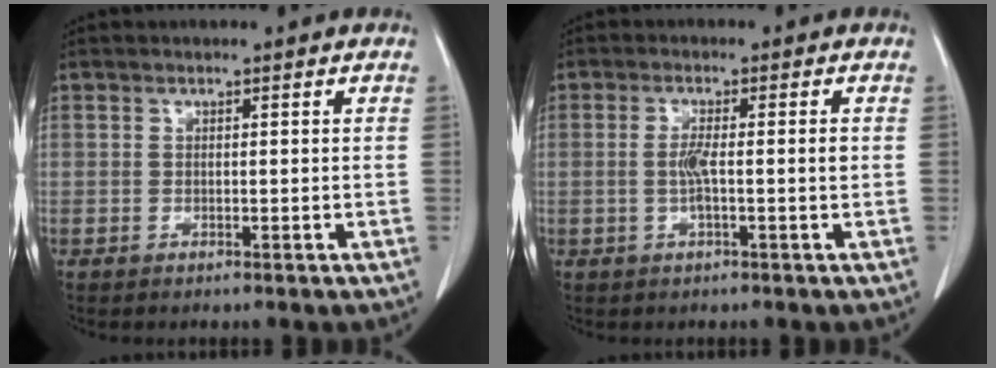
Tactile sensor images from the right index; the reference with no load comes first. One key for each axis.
{"total": 3.5, "fx": -0.5, "fy": 0.1, "fz": 3.5, "tx": -0.068, "ty": 0.000, "tz": -0.008}